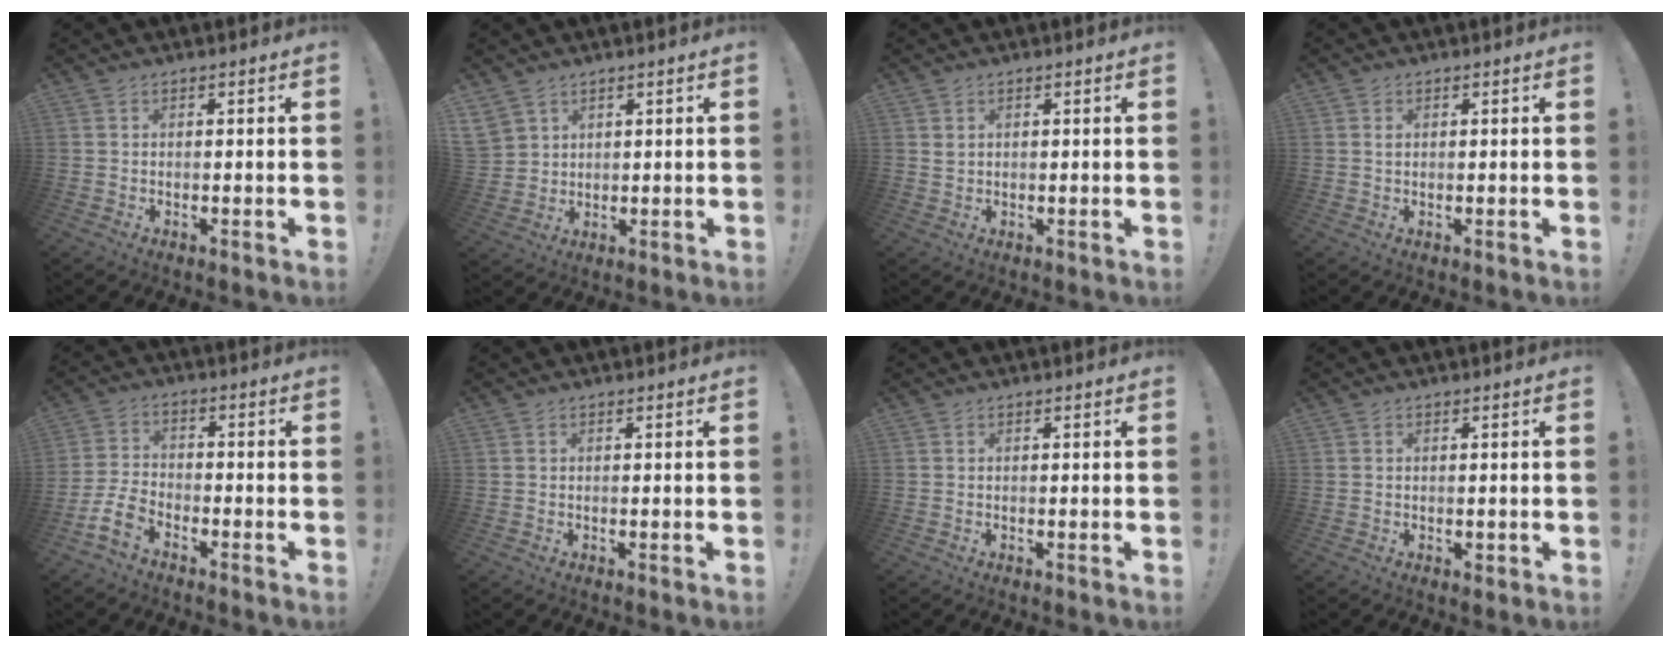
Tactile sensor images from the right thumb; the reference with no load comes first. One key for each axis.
{"total": 5.2, "fx": 3.4, "fy": 3.8, "fz": 0.8, "tx": -0.016, "ty": -0.018, "tz": 0.071}
{"total": 1.2, "fx": 0.8, "fy": 0.7, "fz": 0.5, "tx": -0.002, "ty": -0.003, "tz": 0.014}
{"total": 0.7, "fx": 0.5, "fy": 0.5, "fz": 0.2, "tx": 0.003, "ty": -0.003, "tz": 0.008}
{"total": 8.0, "fx": -5.2, "fy": 4.3, "fz": 4.4, "tx": -0.098, "ty": 0.018, "tz": -0.096}
{"total": 0.0}
{"total": 0.0}
{"total": 0.9, "fx": 0.1, "fy": 0.8, "fz": 0.5, "tx": -0.002, "ty": -0.001, "tz": 0.001}